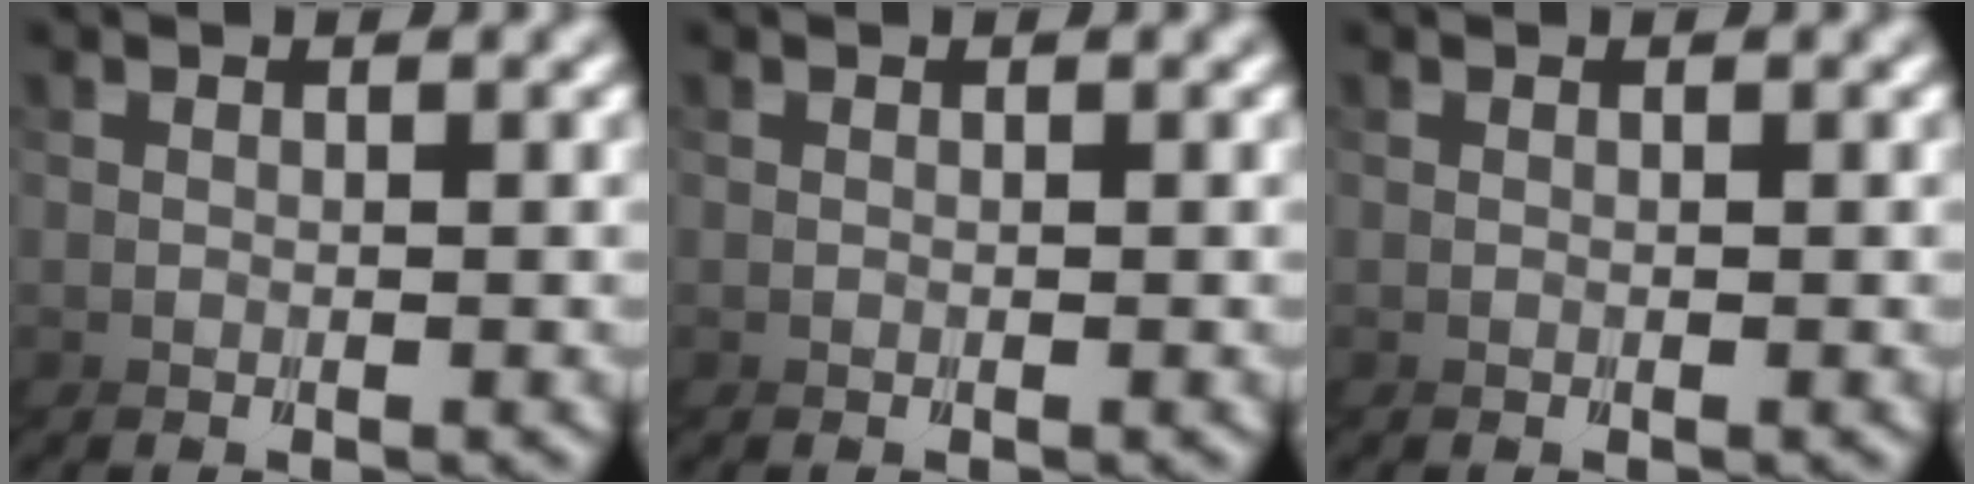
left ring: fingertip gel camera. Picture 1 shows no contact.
{"total": 0.0}
{"total": 0.0}